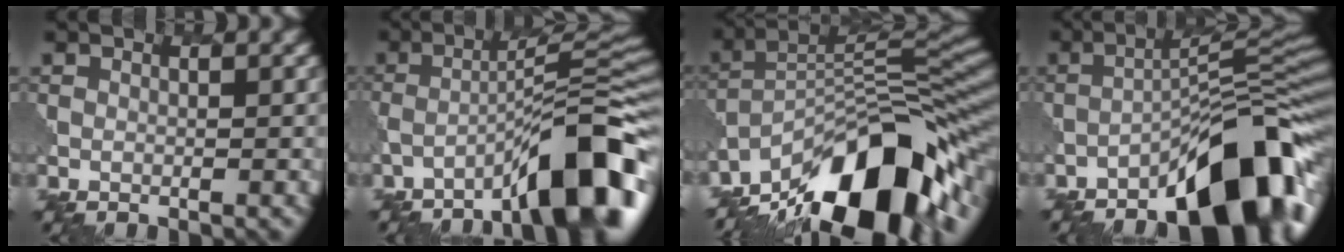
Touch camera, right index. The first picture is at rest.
{"total": 9.7, "force": [-5.7, 1.8, 7.6], "torque": [-0.100, 0.025, -0.096]}
{"total": 15.2, "force": [-10.1, 5.9, 9.8], "torque": [-0.165, 0.024, -0.184]}
{"total": 11.1, "force": [-7.0, 3.1, 8.1], "torque": [-0.100, 0.021, -0.119]}